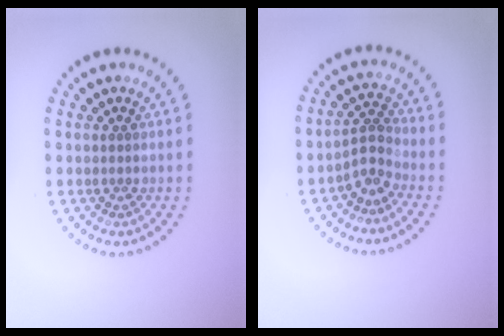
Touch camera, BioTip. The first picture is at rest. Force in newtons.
{"total": 2.4, "press": 1.7, "slide": 1.7}